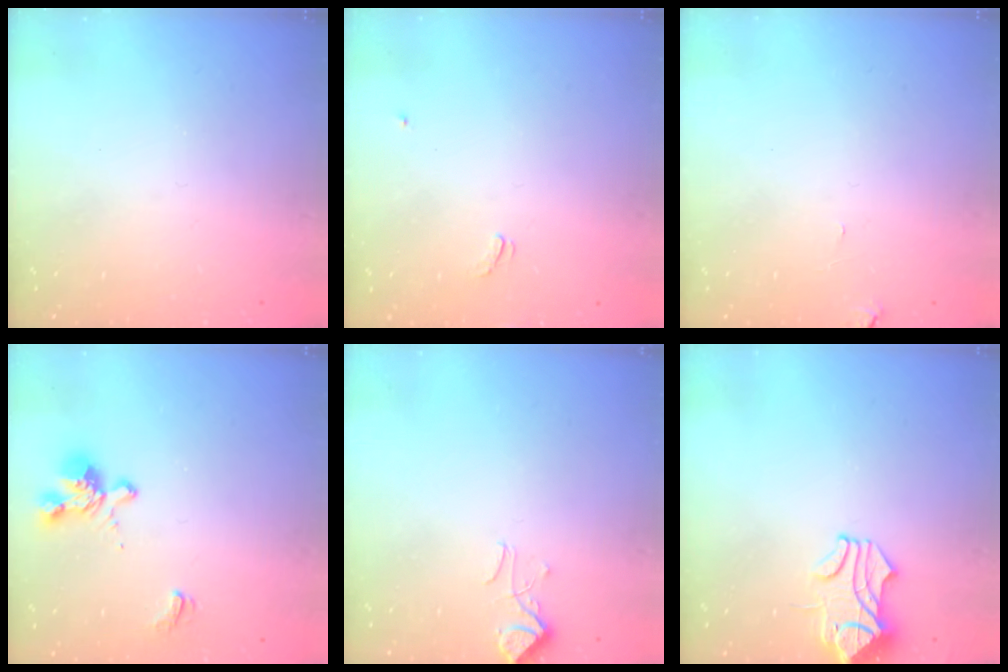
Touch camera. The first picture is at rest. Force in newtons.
{"total": 2.1, "press": 2.1, "slide": 0.5}
{"total": 0.0}
{"total": 1.4, "press": 0.2, "slide": 1.4}
{"total": 1.4, "press": 1.1, "slide": 0.8}
{"total": 1.5, "press": 1.1, "slide": 1.0}